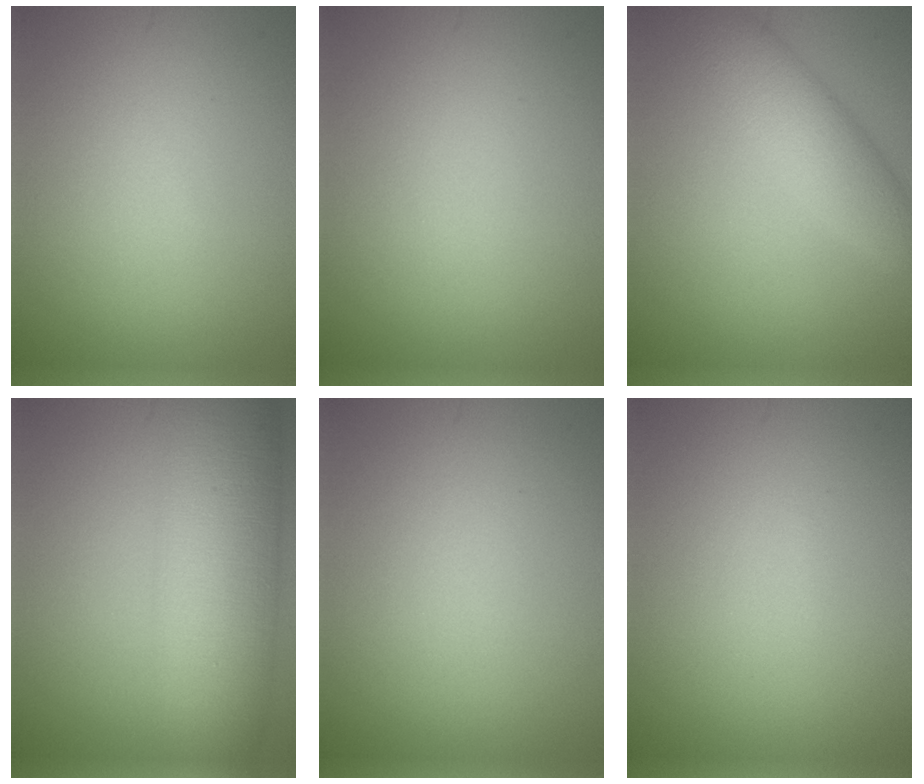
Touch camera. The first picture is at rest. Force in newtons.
{"total": 0.0}
{"total": 4.5, "press": 4.5, "slide": 0.2}
{"total": 11.6, "press": 11.6, "slide": 0.1}
{"total": 0.0}
{"total": 0.0}